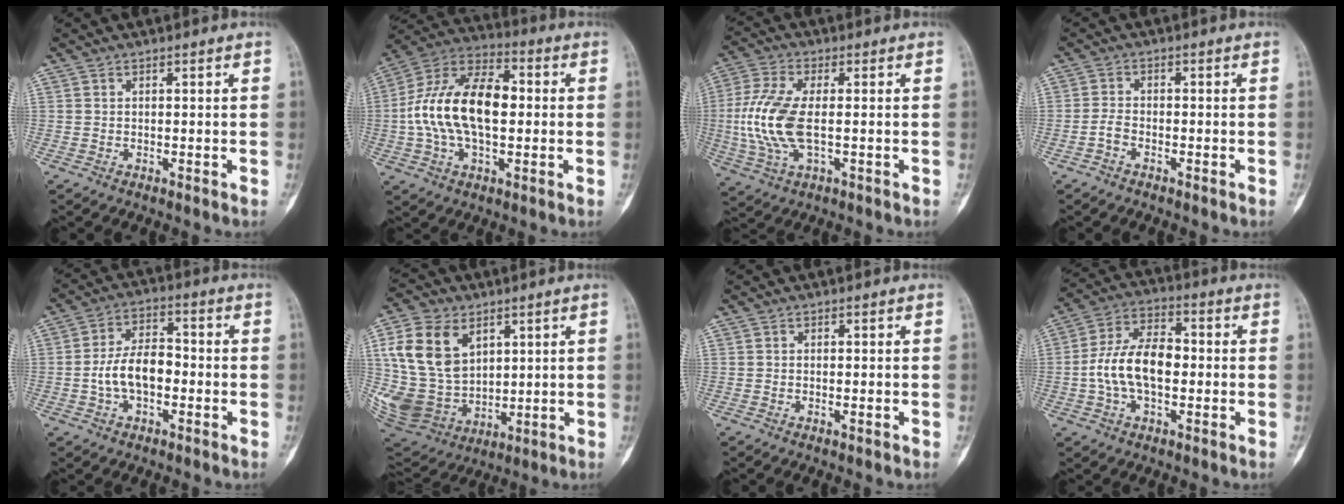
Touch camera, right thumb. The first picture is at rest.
{"total": 18.6, "force": [0.2, 10.5, 15.4], "torque": [-0.281, 0.034, 0.000]}
{"total": 12.1, "force": [-0.8, 5.4, 10.7], "torque": [-0.252, 0.001, -0.016]}
{"total": 2.3, "force": [-1.3, 1.2, 1.4], "torque": [-0.029, 0.012, -0.028]}
{"total": 9.0, "force": [-1.8, 5.3, 7.1], "torque": [-0.122, 0.032, -0.038]}
{"total": 18.4, "force": [5.8, 13.5, 11.1], "torque": [-0.202, -0.017, 0.134]}
{"total": 0.7, "force": [-0.3, 0.2, 0.6], "torque": [-0.011, 0.002, -0.003]}
{"total": 12.4, "force": [-1.1, 7.2, 10.1], "torque": [-0.185, 0.032, -0.025]}